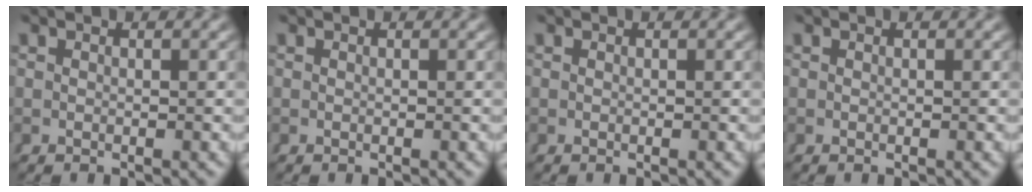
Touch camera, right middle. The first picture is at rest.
{"total": 0.0}
{"total": 0.0}
{"total": 0.0}